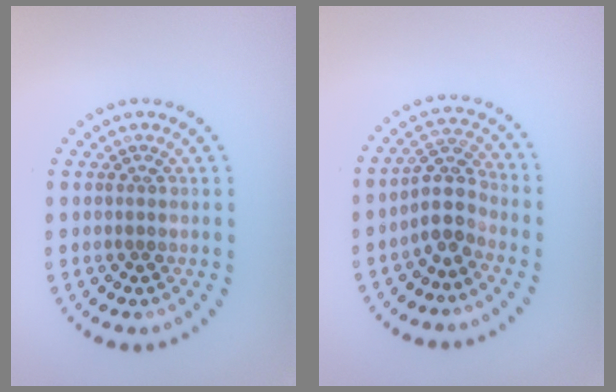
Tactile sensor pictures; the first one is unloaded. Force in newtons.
{"total": 2.9, "press": 2.1, "slide": 2.0}